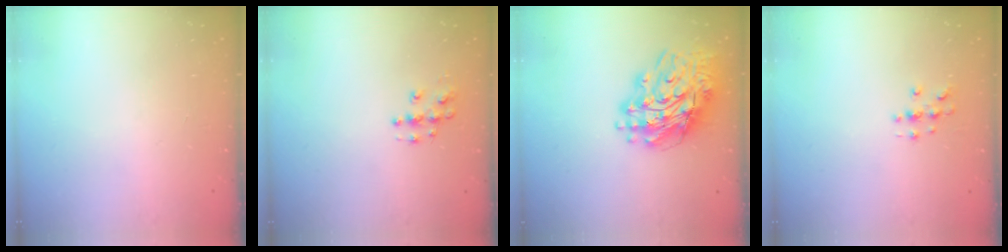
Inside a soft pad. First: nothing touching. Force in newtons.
{"total": 4.8, "press": 4.8, "slide": 0.3}
{"total": 18.5, "press": 18.3, "slide": 3.0}
{"total": 3.2, "press": 3.2, "slide": 0.3}